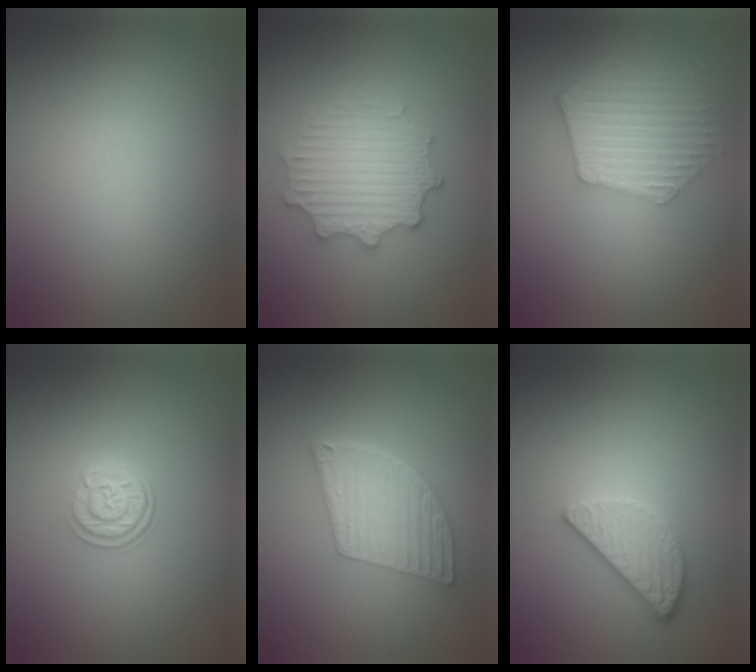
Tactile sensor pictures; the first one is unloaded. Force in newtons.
{"total": 4.4, "press": 3.6, "slide": 2.5}
{"total": 5.9, "press": 4.8, "slide": 3.5}
{"total": 3.0, "press": 2.4, "slide": 1.7}
{"total": 5.7, "press": 4.2, "slide": 3.8}
{"total": 3.4, "press": 2.8, "slide": 1.9}